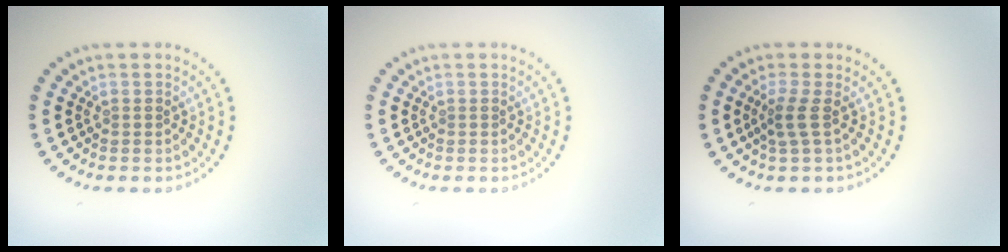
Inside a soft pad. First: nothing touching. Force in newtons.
{"total": 0.0}
{"total": 1.9, "press": 1.2, "slide": 1.4}